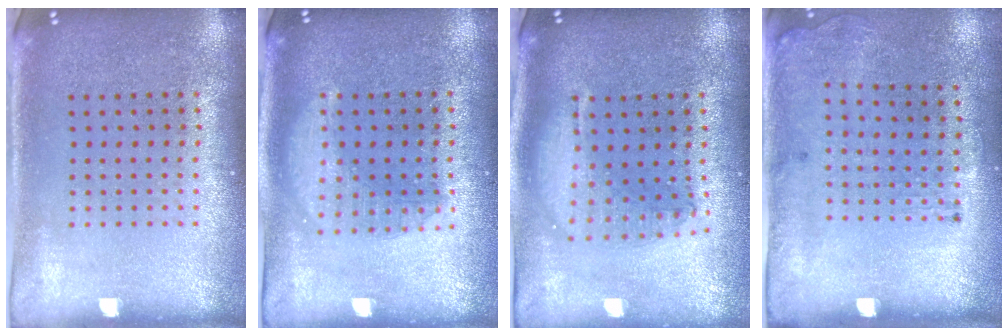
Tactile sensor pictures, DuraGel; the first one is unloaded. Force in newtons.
{"total": 1.3, "press": 1.3, "slide": 0.3}
{"total": 1.7, "press": 1.5, "slide": 0.9}
{"total": 1.8, "press": 1.2, "slide": 1.3}